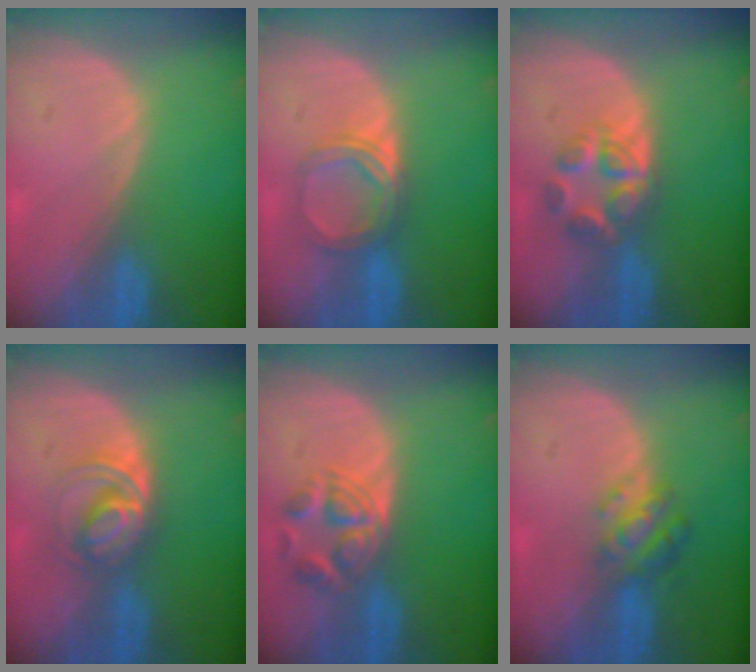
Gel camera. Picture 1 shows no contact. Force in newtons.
{"total": 5.3, "press": 4.8, "slide": 2.3}
{"total": 5.9, "press": 5.5, "slide": 2.2}
{"total": 5.5, "press": 5.4, "slide": 1.3}
{"total": 5.5, "press": 5.1, "slide": 2.0}
{"total": 4.8, "press": 4.5, "slide": 1.7}